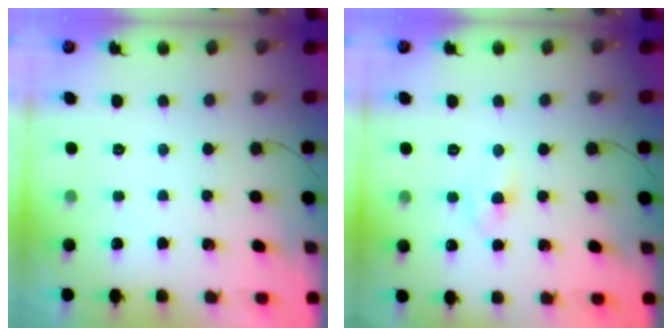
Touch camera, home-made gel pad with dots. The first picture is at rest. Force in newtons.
{"total": 4.8, "press": 4.6, "slide": 1.5}